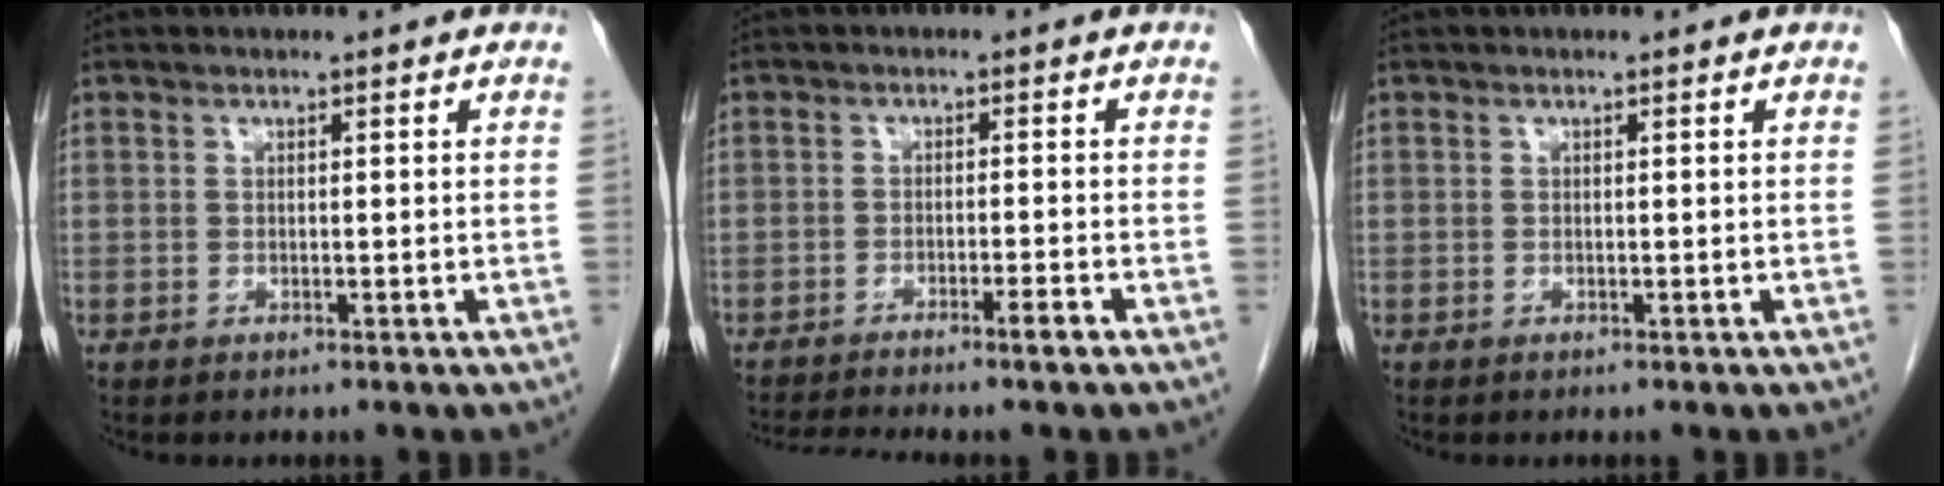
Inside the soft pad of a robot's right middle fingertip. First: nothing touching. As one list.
[{"total": 6.1, "force": [-4.8, -0.7, 3.8], "torque": [-0.058, -0.006, -0.079]}, {"total": 0.0}]